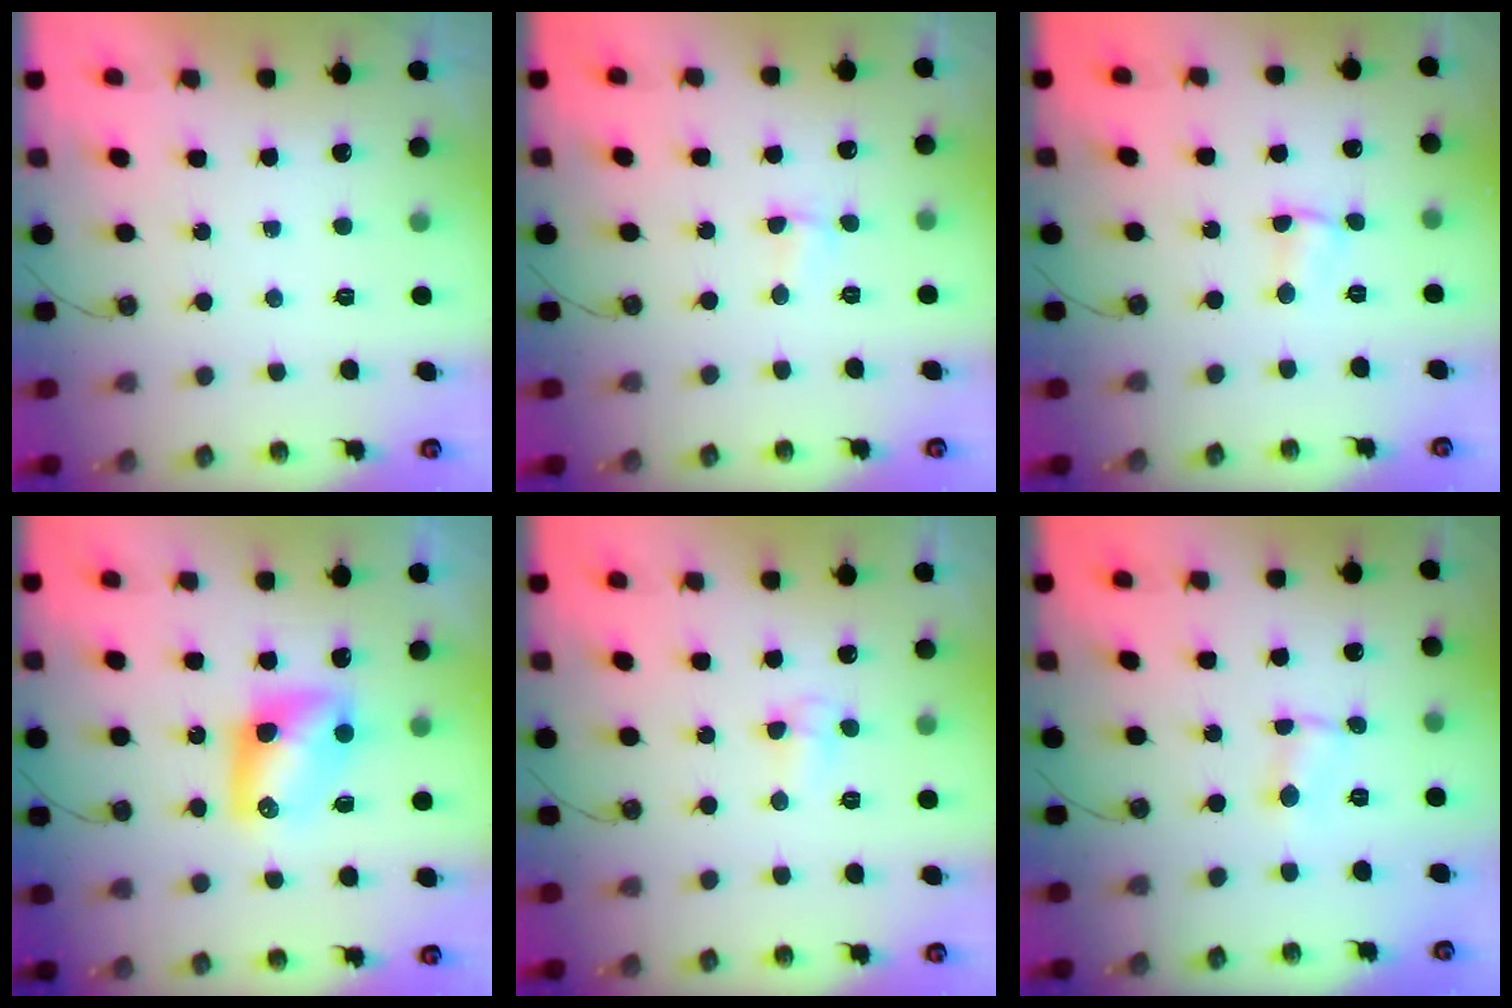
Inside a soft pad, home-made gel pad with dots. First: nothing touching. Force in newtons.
{"total": 1.7, "press": 1.5, "slide": 0.8}
{"total": 3.9, "press": 1.9, "slide": 3.4}
{"total": 9.0, "press": 9.0, "slide": 0.2}
{"total": 4.9, "press": 4.8, "slide": 0.5}
{"total": 1.2, "press": 1.2, "slide": 0.2}